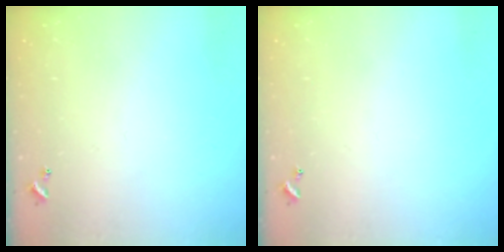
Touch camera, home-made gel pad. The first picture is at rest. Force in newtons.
{"total": 0.0}